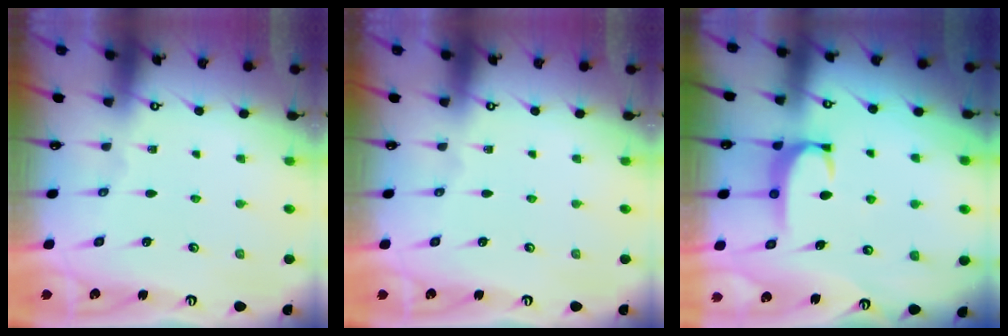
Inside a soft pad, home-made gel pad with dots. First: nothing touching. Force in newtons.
{"total": 0.0}
{"total": 2.8, "press": 2.8, "slide": 0.4}